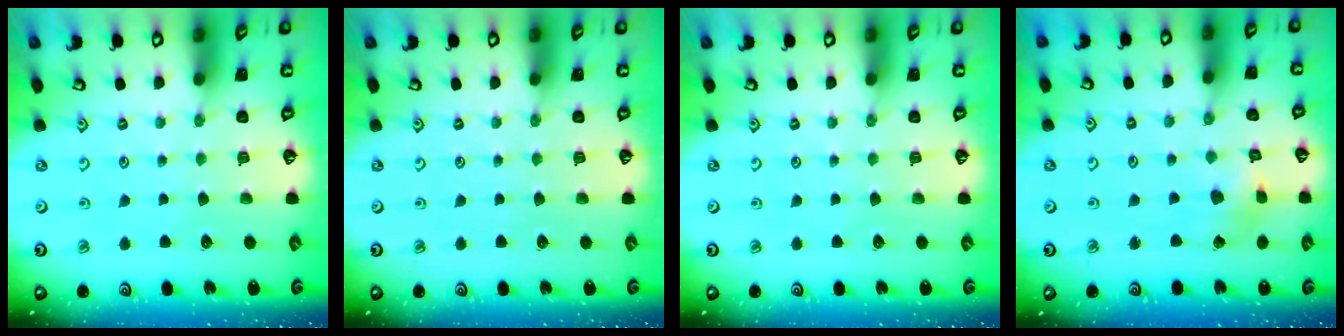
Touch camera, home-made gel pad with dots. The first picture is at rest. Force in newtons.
{"total": 0.0}
{"total": 0.0}
{"total": 4.5, "press": 4.4, "slide": 0.6}